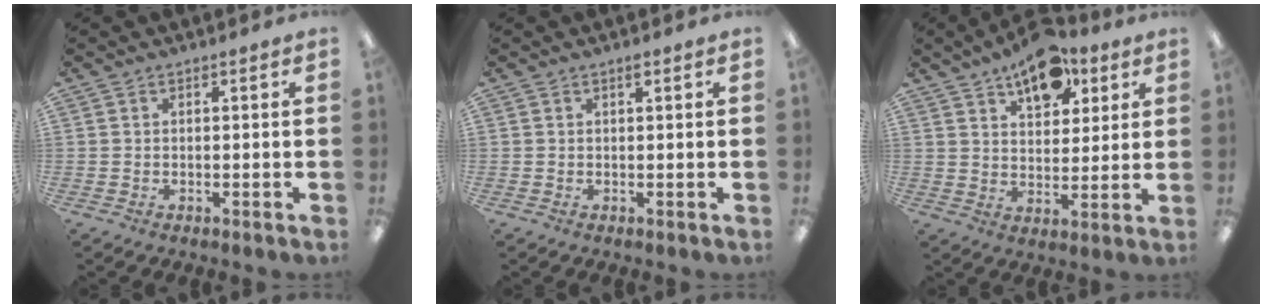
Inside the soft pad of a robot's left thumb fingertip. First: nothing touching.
{"total": 0.9, "force": [0.6, 0.1, 0.7], "torque": [-0.015, 0.001, 0.011]}
{"total": 13.3, "force": [8.5, 7.3, 7.1], "torque": [-0.088, -0.040, 0.148]}